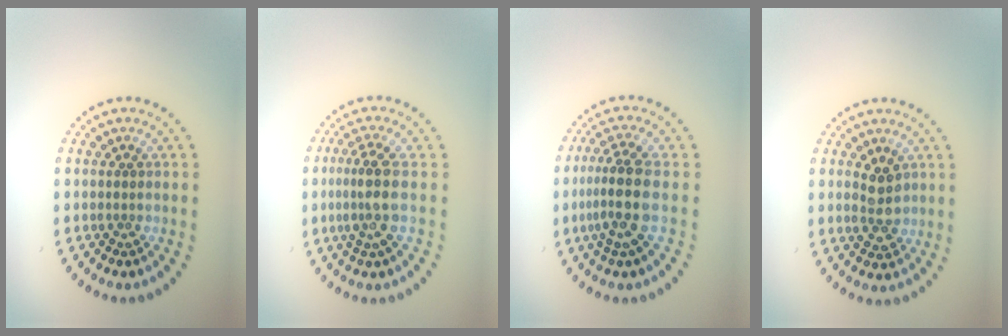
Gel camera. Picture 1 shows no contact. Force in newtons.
{"total": 3.1, "press": 2.5, "slide": 1.9}
{"total": 4.0, "press": 3.2, "slide": 2.4}
{"total": 2.5, "press": 2.4, "slide": 0.6}